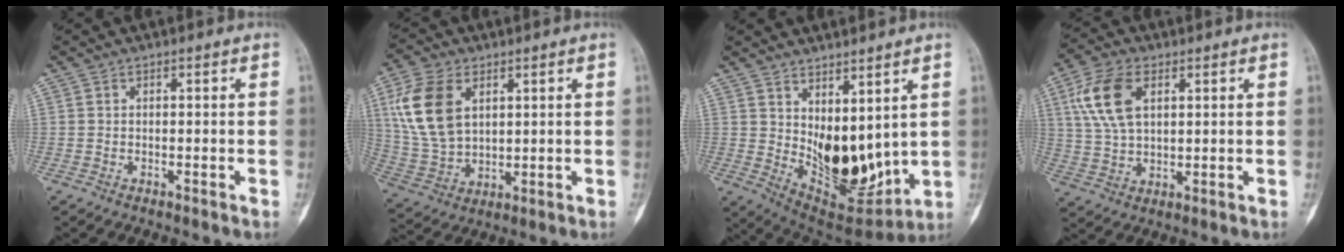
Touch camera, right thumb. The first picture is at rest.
{"total": 13.5, "force": [4.4, 8.7, 9.4], "torque": [-0.182, -0.008, 0.095]}
{"total": 14.7, "force": [3.4, 7.6, 12.0], "torque": [-0.148, -0.054, 0.090]}
{"total": 10.7, "force": [3.6, 6.1, 8.0], "torque": [-0.159, 0.003, 0.071]}